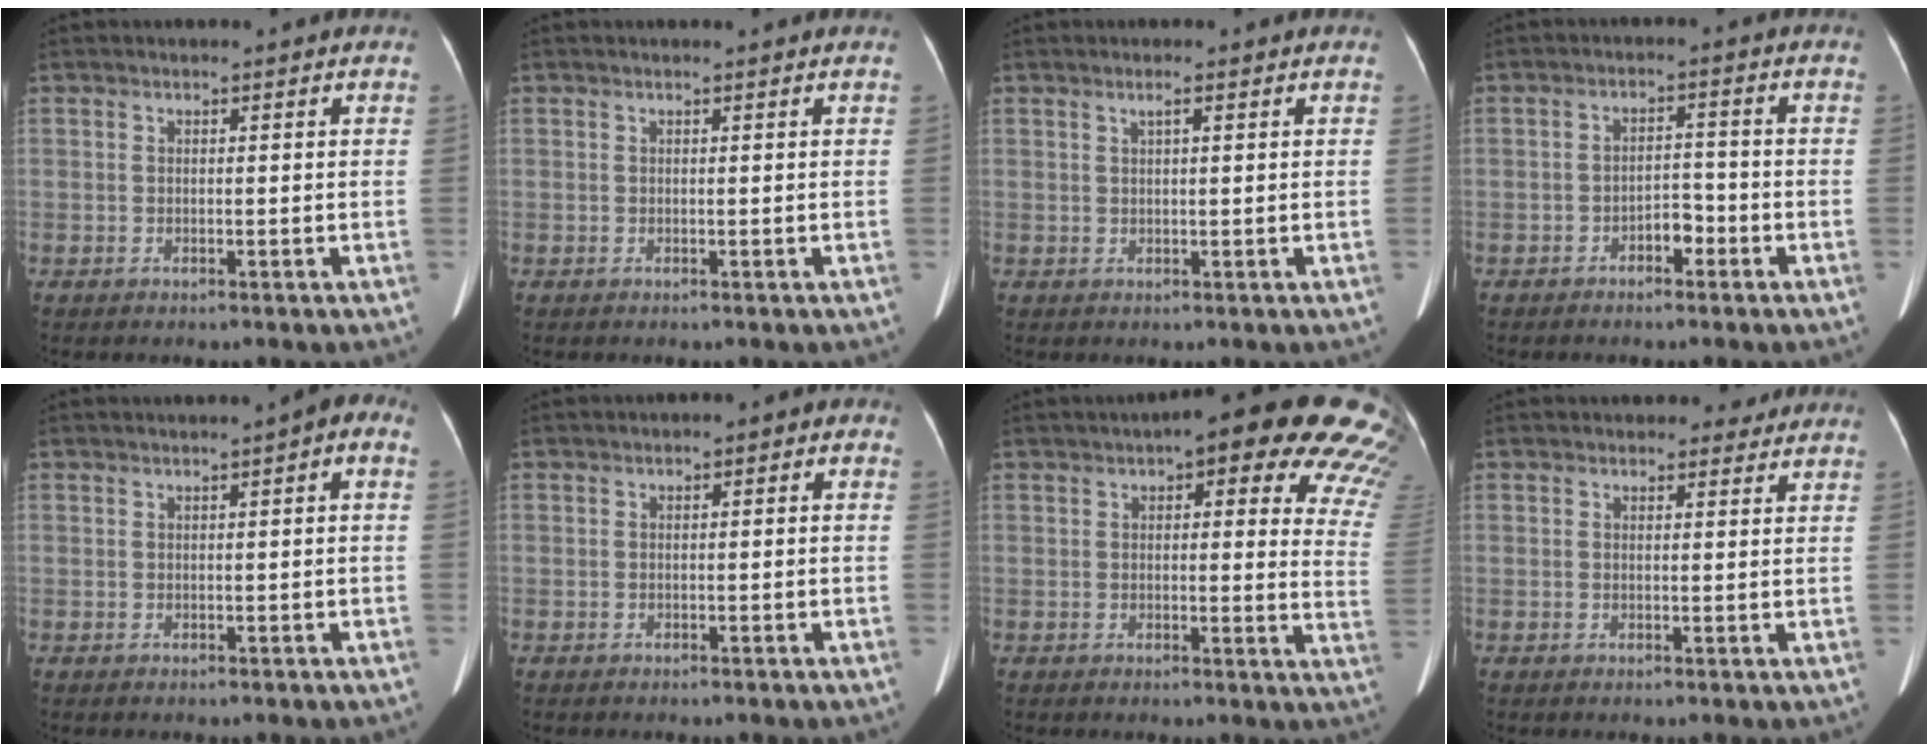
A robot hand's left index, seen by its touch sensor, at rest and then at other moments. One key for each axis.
{"total": 0.0}
{"total": 1.3, "fx": 0.7, "fy": 0.0, "fz": 1.0, "tx": -0.021, "ty": 0.004, "tz": 0.015}
{"total": 3.2, "fx": -2.0, "fy": 1.6, "fz": 2.0, "tx": -0.029, "ty": 0.011, "tz": -0.034}
{"total": 2.7, "fx": 0.4, "fy": 0.7, "fz": 2.6, "tx": -0.025, "ty": 0.016, "tz": 0.000}
{"total": 2.7, "fx": -0.8, "fy": 1.8, "fz": 1.8, "tx": -0.012, "ty": 0.027, "tz": -0.017}
{"total": 19.0, "fx": 12.2, "fy": 5.4, "fz": 13.5, "tx": -0.146, "ty": 0.010, "tz": 0.112}
{"total": 1.8, "fx": 1.5, "fy": 1.0, "fz": 0.3, "tx": -0.003, "ty": 0.002, "tz": 0.015}